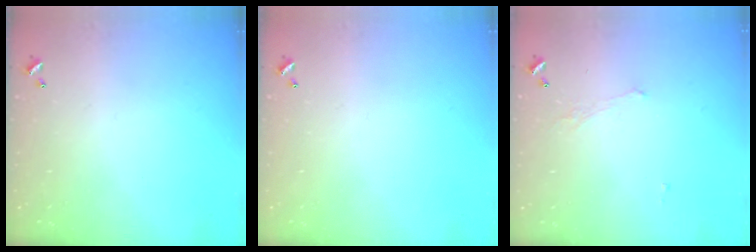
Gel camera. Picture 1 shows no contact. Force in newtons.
{"total": 0.0}
{"total": 1.1, "press": 0.8, "slide": 0.7}